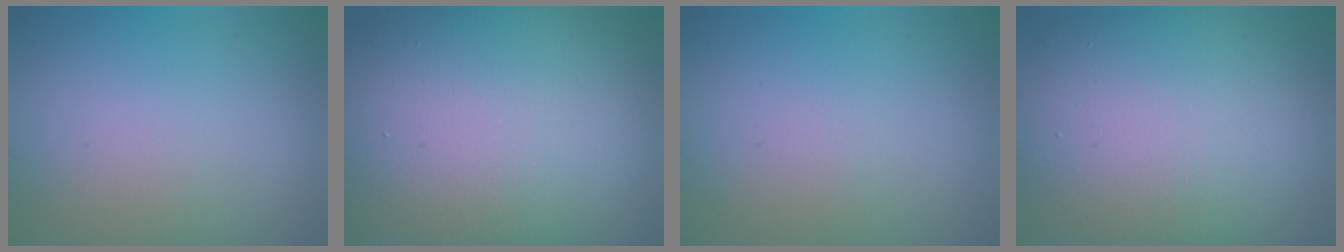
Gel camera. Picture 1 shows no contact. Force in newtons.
{"total": 18.3, "press": 18.3, "slide": 1.0}
{"total": 0.0}
{"total": 13.7, "press": 13.7, "slide": 0.7}